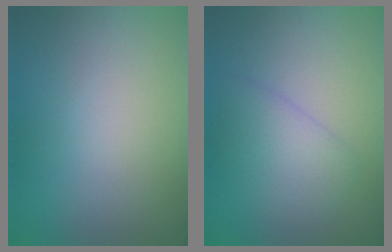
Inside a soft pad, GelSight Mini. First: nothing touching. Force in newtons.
{"total": 3.2, "press": 3.2, "slide": 0.3}